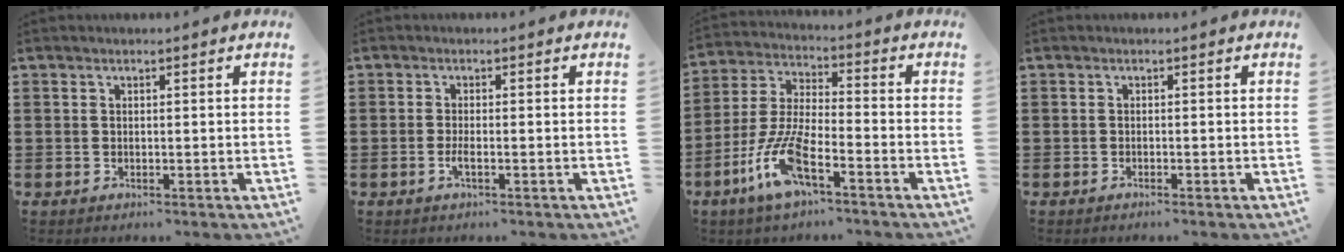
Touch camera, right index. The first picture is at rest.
{"total": 1.8, "force": [-0.7, 0.0, 1.7], "torque": [-0.037, -0.008, -0.014]}
{"total": 9.6, "force": [-5.6, 1.9, 7.5], "torque": [-0.192, -0.020, -0.113]}
{"total": 0.5, "force": [-0.5, -0.1, 0.1], "torque": [-0.003, -0.003, -0.009]}